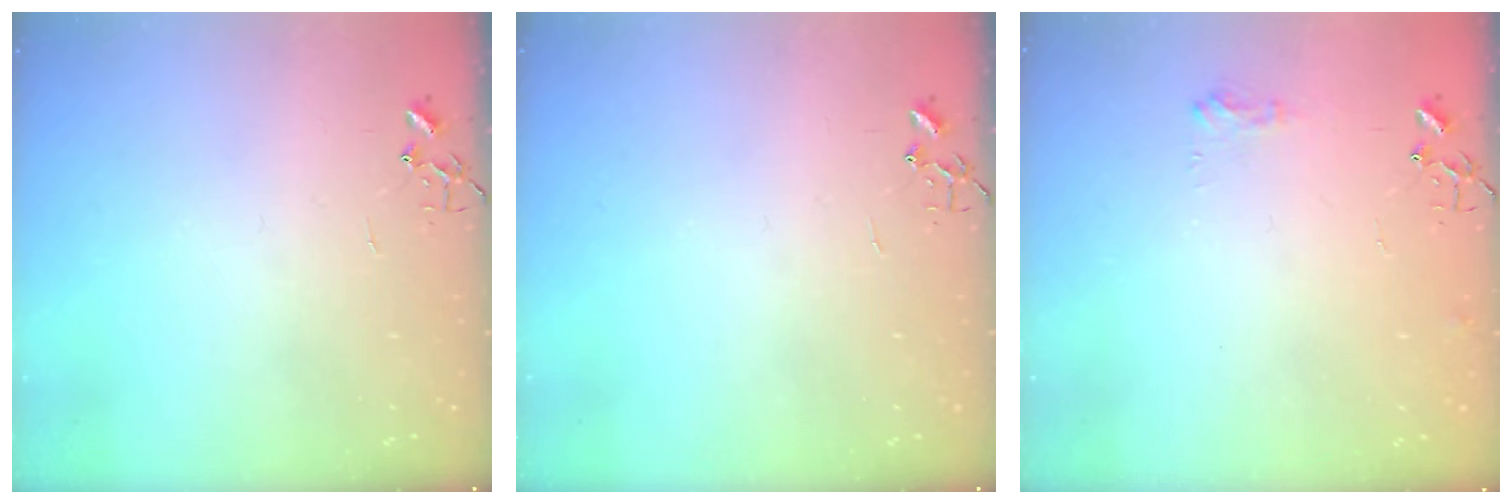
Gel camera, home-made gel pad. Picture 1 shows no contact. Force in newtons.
{"total": 0.0}
{"total": 6.9, "press": 6.9, "slide": 0.9}